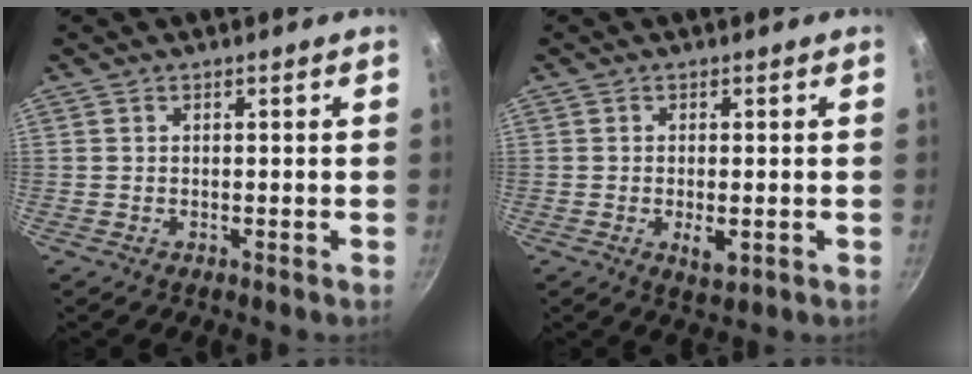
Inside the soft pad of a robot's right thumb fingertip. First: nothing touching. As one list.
[{"total": 3.6, "force": [-0.8, 1.5, 3.1], "torque": [-0.054, -0.006, -0.009]}]